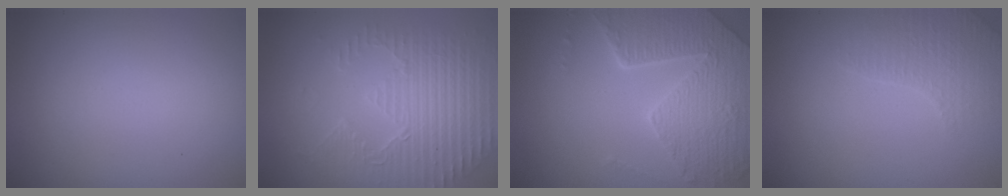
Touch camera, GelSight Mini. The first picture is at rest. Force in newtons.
{"total": 4.2, "press": 3.6, "slide": 2.1}
{"total": 6.3, "press": 5.2, "slide": 3.6}
{"total": 2.6, "press": 2.5, "slide": 0.5}